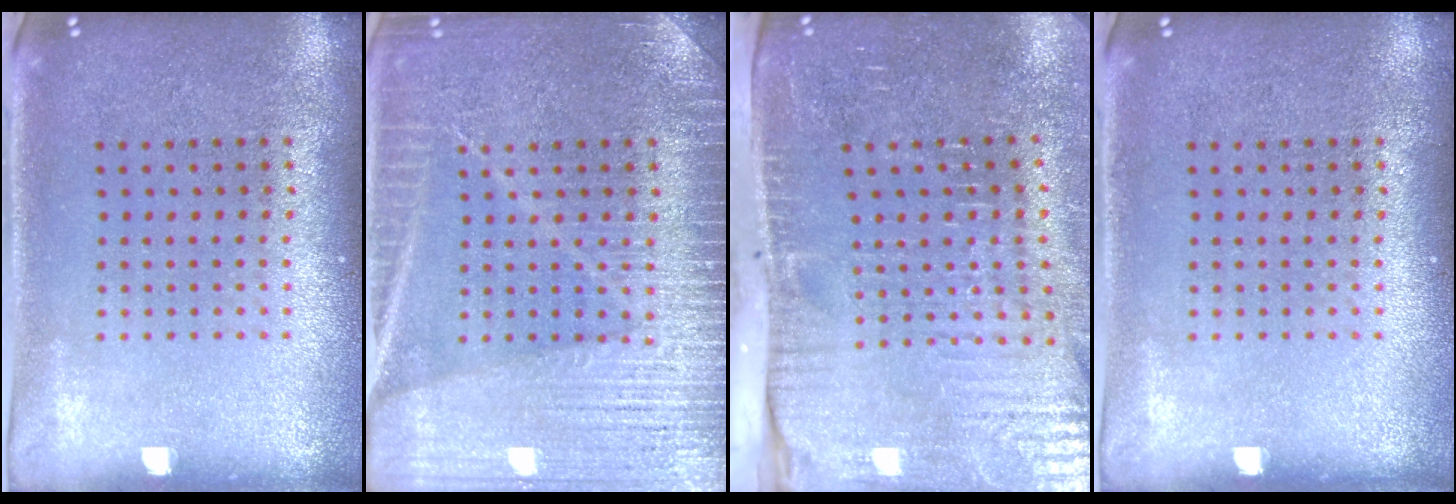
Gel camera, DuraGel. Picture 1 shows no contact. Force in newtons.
{"total": 3.7, "press": 3.7, "slide": 0.6}
{"total": 4.8, "press": 4.1, "slide": 2.4}
{"total": 0.0}